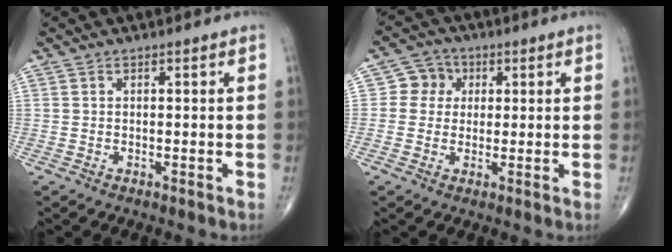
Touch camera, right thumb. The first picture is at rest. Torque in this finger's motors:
{"motor_torque": [-0.60, 0.09, -0.20, -0.09, 0.02]}